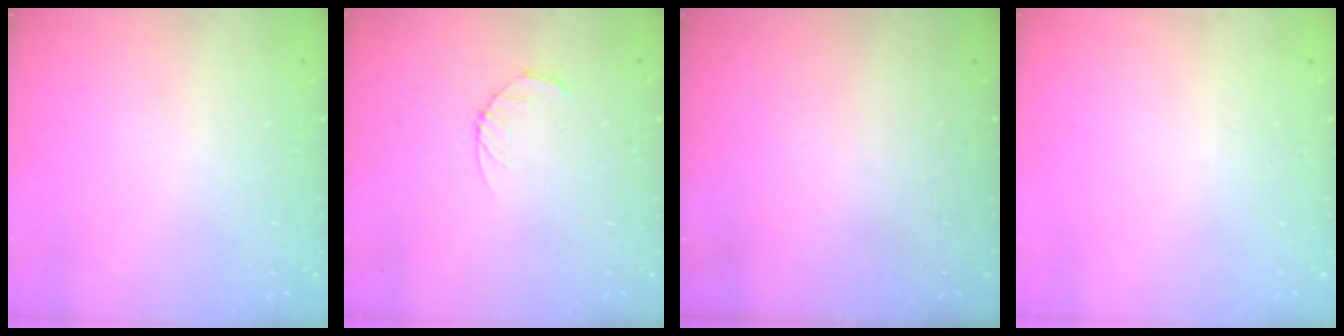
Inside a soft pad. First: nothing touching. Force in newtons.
{"total": 3.2, "press": 3.2, "slide": 0.5}
{"total": 0.0}
{"total": 0.0}